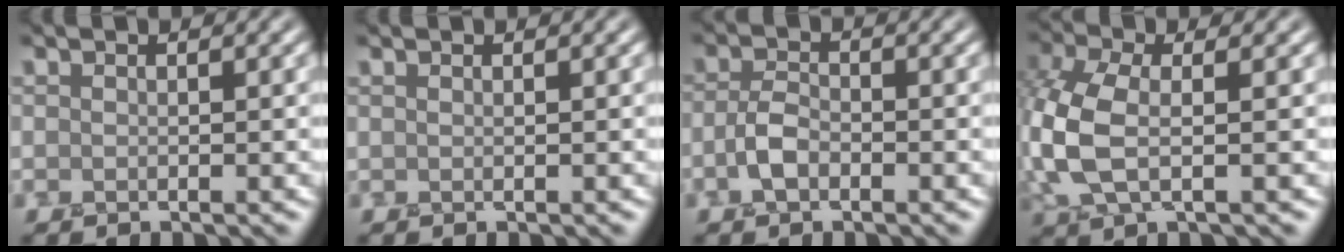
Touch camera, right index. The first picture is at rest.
{"total": 0.0}
{"total": 2.5, "force": [-0.9, 1.4, 1.8], "torque": [-0.039, 0.003, -0.024]}
{"total": 6.2, "force": [-0.6, 3.2, 5.3], "torque": [-0.139, 0.006, -0.019]}